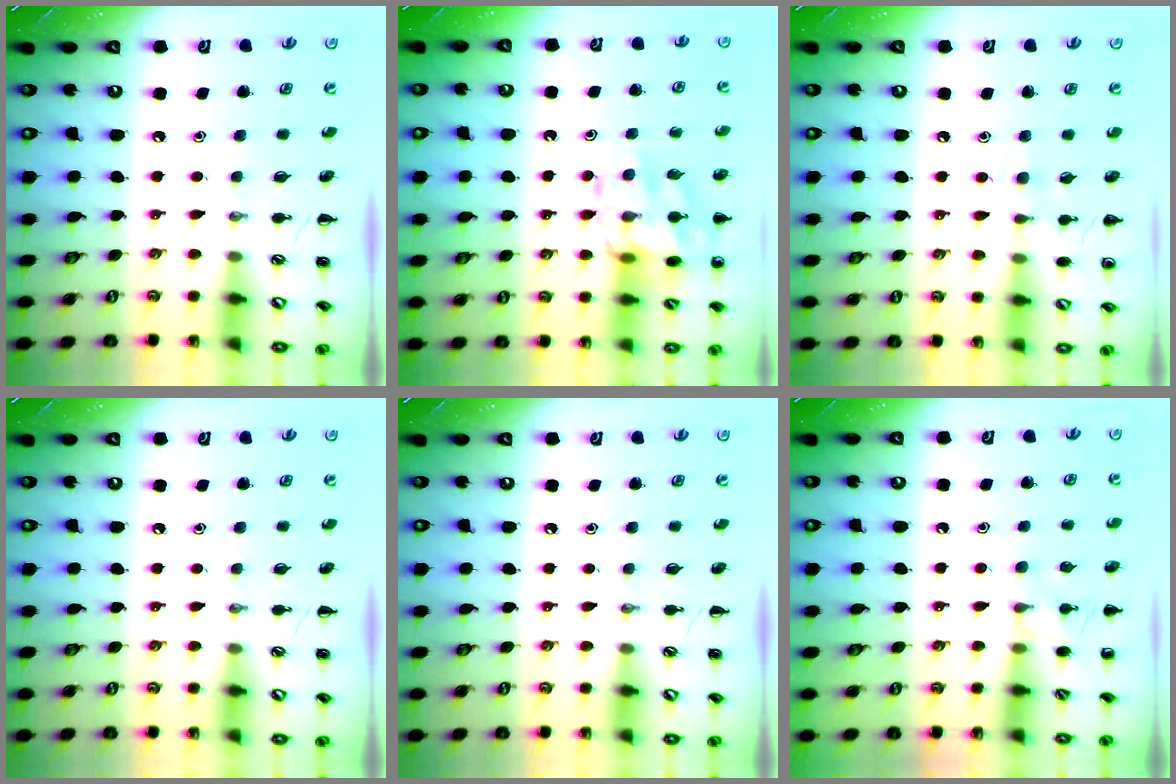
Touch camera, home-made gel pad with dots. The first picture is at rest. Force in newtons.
{"total": 14.5, "press": 14.4, "slide": 2.0}
{"total": 6.3, "press": 6.0, "slide": 2.0}
{"total": 0.0}
{"total": 0.0}
{"total": 6.5, "press": 6.2, "slide": 2.0}